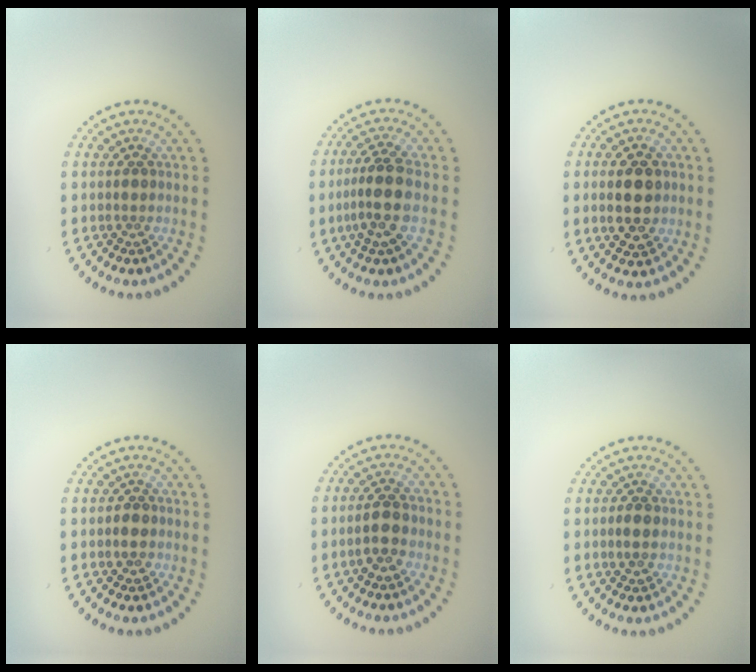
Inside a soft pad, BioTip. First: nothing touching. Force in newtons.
{"total": 3.7, "press": 3.4, "slide": 1.5}
{"total": 4.6, "press": 4.6, "slide": 0.3}
{"total": 0.9, "press": 0.9, "slide": 0.2}
{"total": 2.7, "press": 2.7, "slide": 0.5}
{"total": 1.2, "press": 1.2, "slide": 0.0}